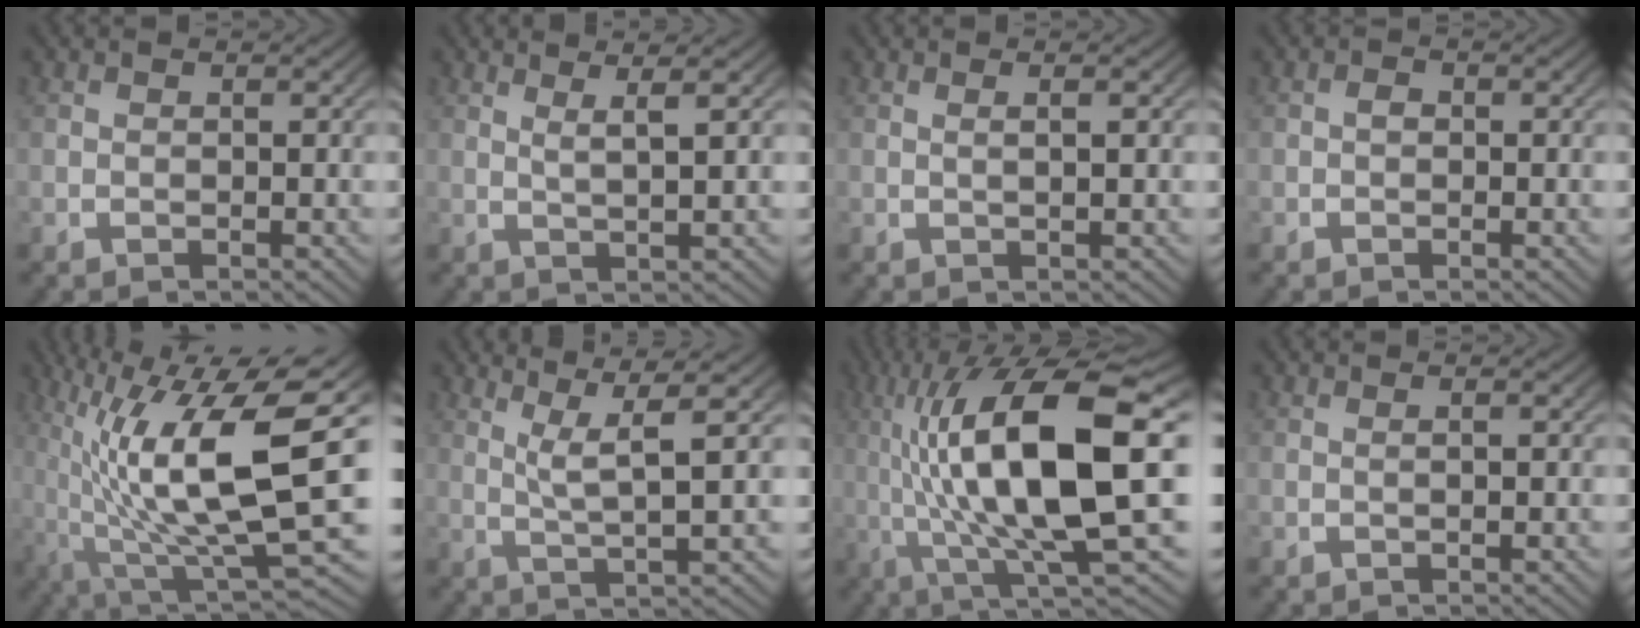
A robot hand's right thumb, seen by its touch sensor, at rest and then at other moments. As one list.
[{"total": 3.1, "force": [2.1, 0.2, 2.3], "torque": [-0.041, 0.004, 0.039]}, {"total": 1.2, "force": [0.4, 0.2, 1.2], "torque": [-0.021, 0.002, 0.009]}, {"total": 0.8, "force": [-0.1, 0.6, 0.5], "torque": [-0.009, -0.004, -0.004]}, {"total": 15.1, "force": [-0.1, 6.8, 13.5], "torque": [-0.257, -0.047, 0.028]}, {"total": 6.0, "force": [2.6, 1.6, 5.2], "torque": [-0.075, 0.003, 0.043]}, {"total": 18.5, "force": [0.7, 8.2, 16.6], "torque": [-0.302, -0.037, 0.029]}, {"total": 0.7, "force": [0.0, 0.2, 0.6], "torque": [-0.010, 0.002, 0.000]}]